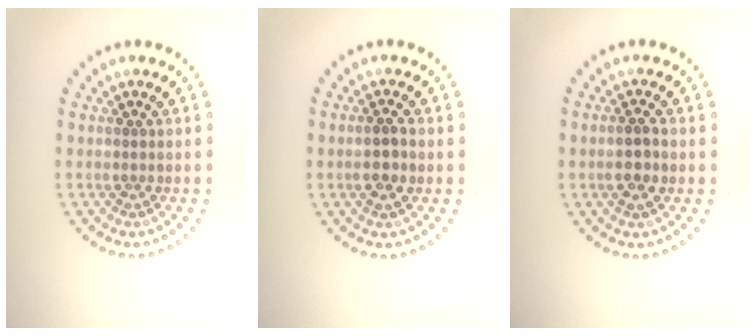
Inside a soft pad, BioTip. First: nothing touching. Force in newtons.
{"total": 1.6, "press": 1.5, "slide": 0.5}
{"total": 1.6, "press": 1.5, "slide": 0.5}